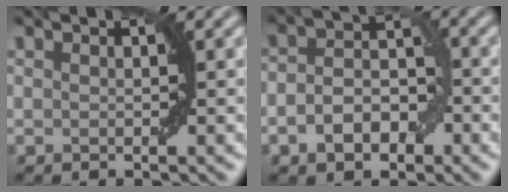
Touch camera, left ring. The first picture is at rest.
{"total": 4.6, "force": [-1.5, 2.9, 3.1], "torque": [-0.052, 0.003, -0.030]}